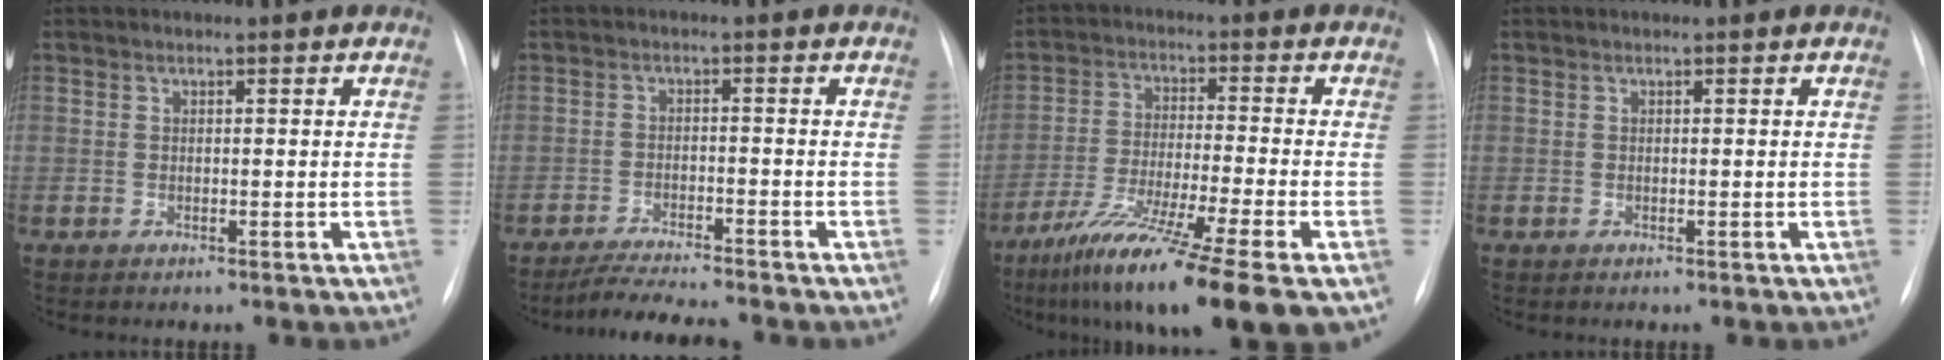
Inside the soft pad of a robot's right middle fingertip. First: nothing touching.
{"total": 7.2, "force": [-6.6, 0.0, 2.9], "torque": [-0.053, -0.016, -0.109]}
{"total": 16.3, "force": [-10.3, -0.3, 12.7], "torque": [-0.205, -0.050, -0.173]}
{"total": 0.0}